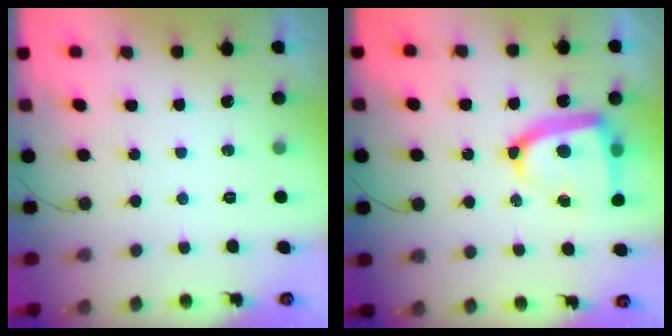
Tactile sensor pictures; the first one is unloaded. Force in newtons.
{"total": 16.8, "press": 16.7, "slide": 1.4}